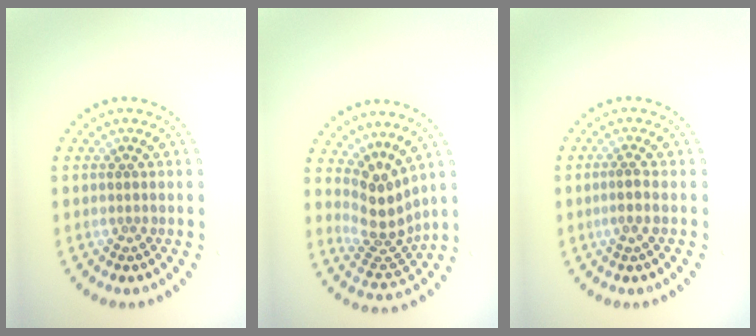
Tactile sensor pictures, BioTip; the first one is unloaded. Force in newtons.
{"total": 3.8, "press": 2.8, "slide": 2.6}
{"total": 1.2, "press": 0.8, "slide": 0.8}